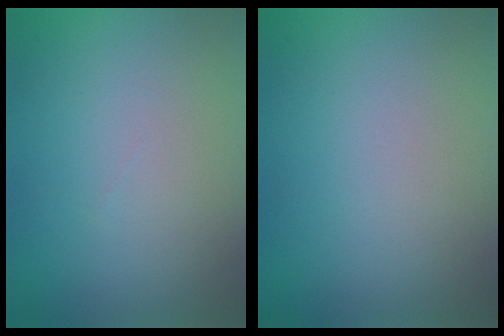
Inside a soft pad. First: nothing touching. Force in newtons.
{"total": 0.0}